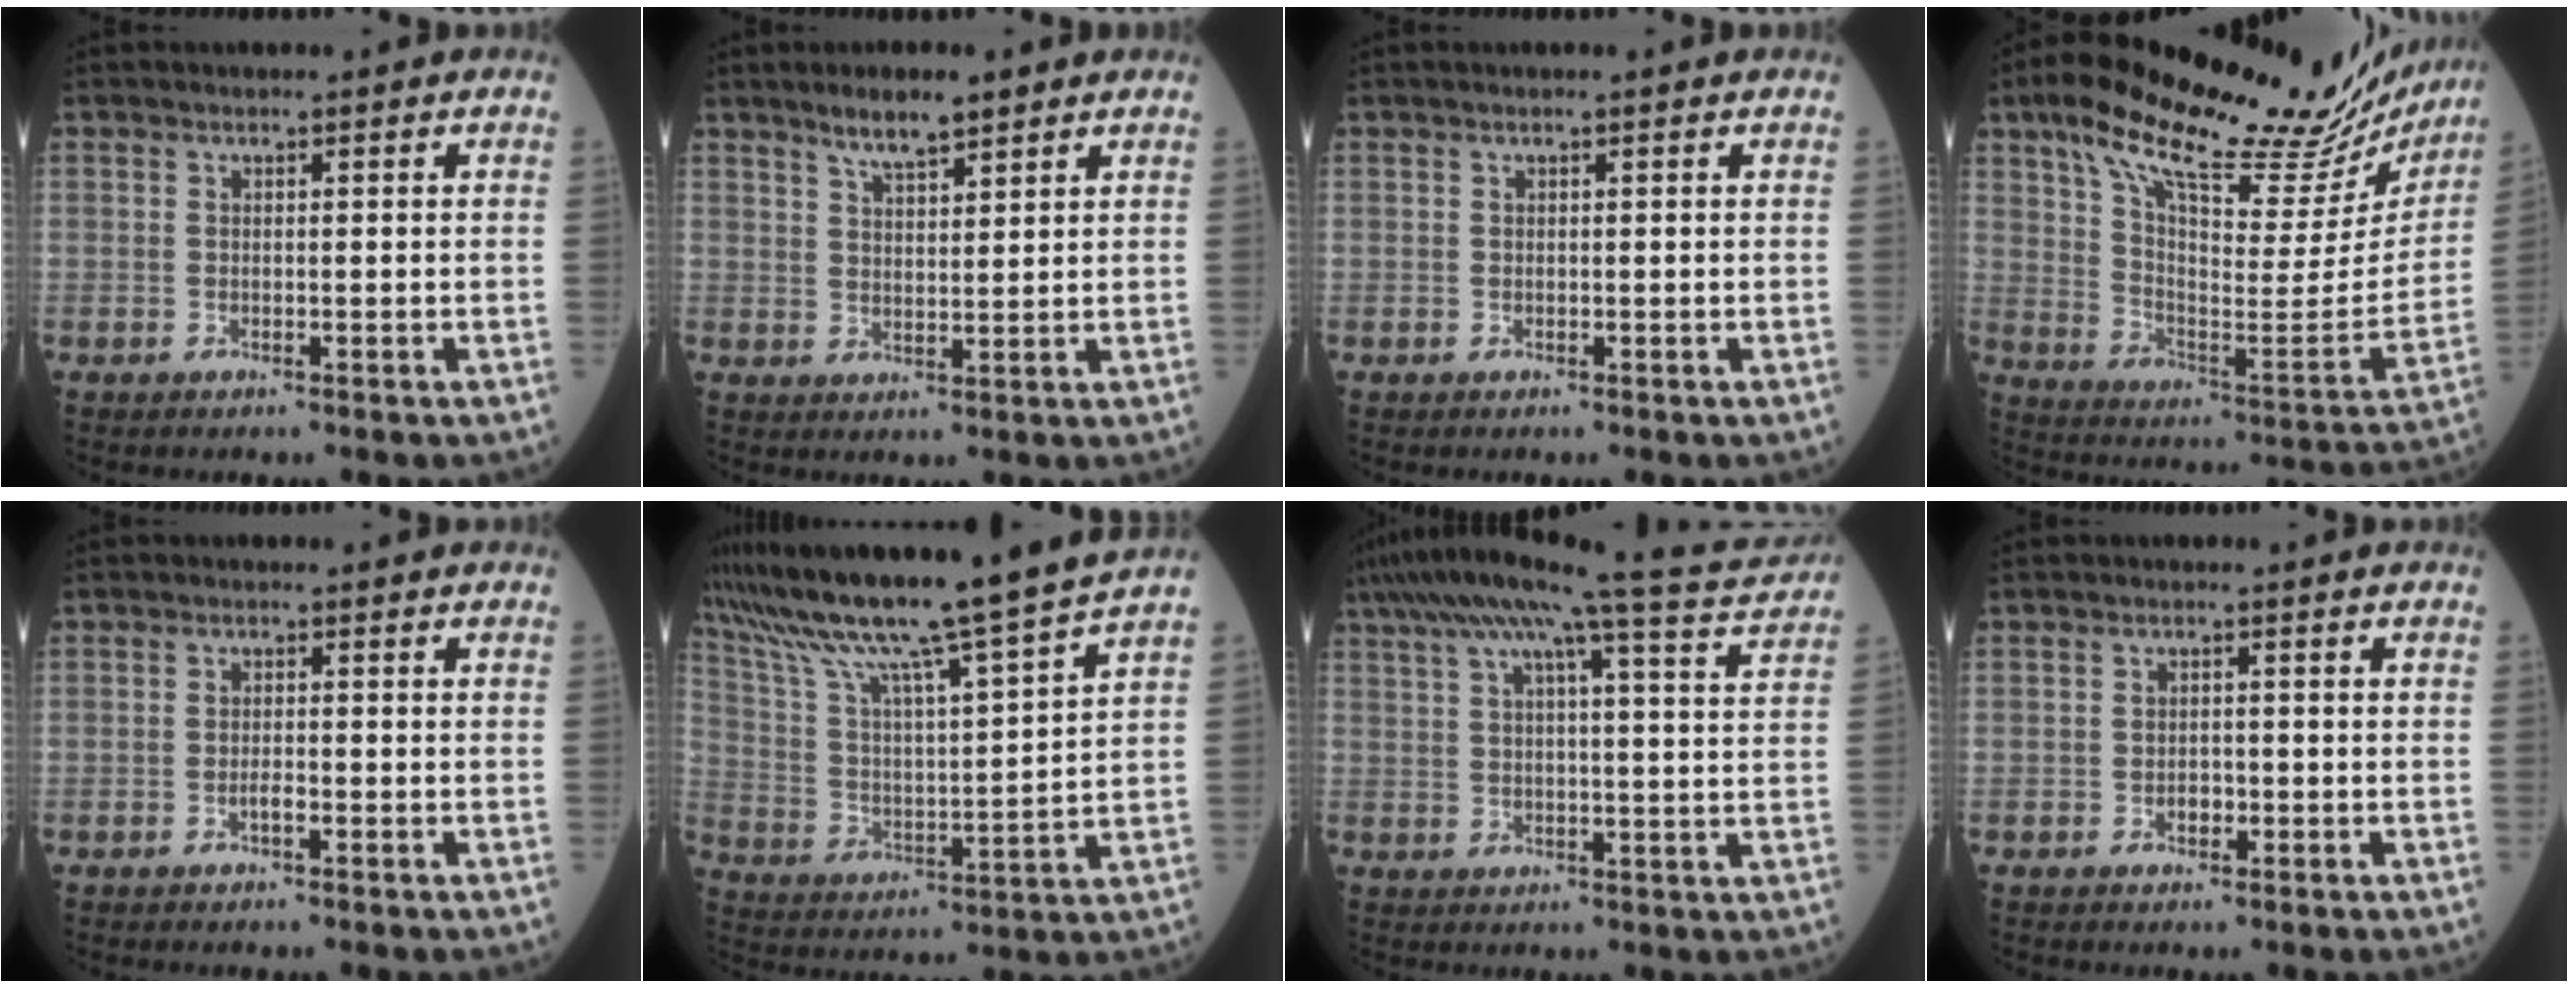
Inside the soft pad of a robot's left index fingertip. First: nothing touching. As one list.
[{"total": 5.2, "force": [4.0, 1.0, 3.2], "torque": [-0.061, 0.007, 0.069]}, {"total": 0.0}, {"total": 29.1, "force": [23.0, 8.2, 15.9], "torque": [-0.256, 0.005, 0.319]}, {"total": 1.3, "force": [-0.7, 0.3, 1.0], "torque": [-0.017, 0.003, -0.014]}, {"total": 18.9, "force": [16.2, -2.5, 9.4], "torque": [-0.172, -0.027, 0.269]}, {"total": 17.2, "force": [14.8, -0.7, 8.7], "torque": [-0.156, -0.001, 0.199]}, {"total": 1.6, "force": [-0.7, 1.0, 0.9], "torque": [-0.012, 0.005, -0.011]}]